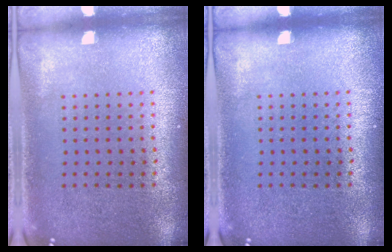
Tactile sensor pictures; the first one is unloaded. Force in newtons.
{"total": 0.0}